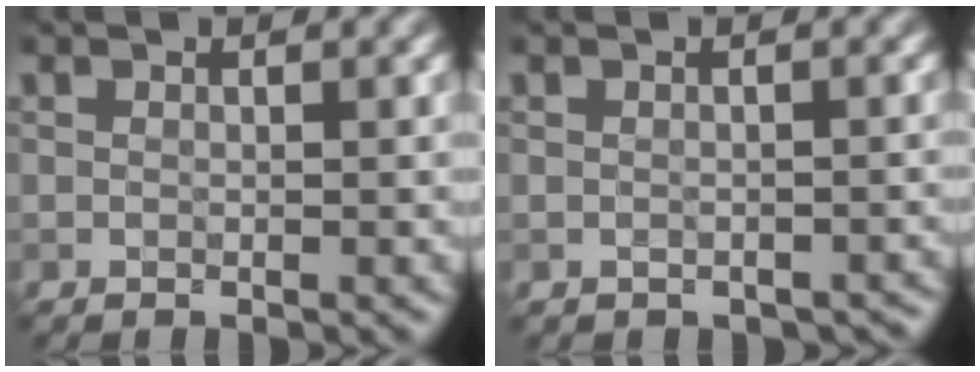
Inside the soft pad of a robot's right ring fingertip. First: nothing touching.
{"total": 1.2, "force": [-0.9, 0.8, 0.4], "torque": [-0.005, -0.010, -0.011]}